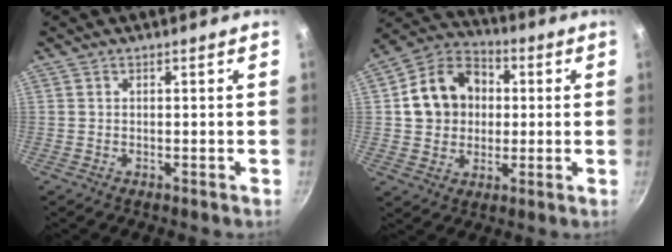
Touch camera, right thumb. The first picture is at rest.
{"total": 14.2, "force": [1.6, 11.8, 7.7], "torque": [-0.106, 0.026, 0.017]}